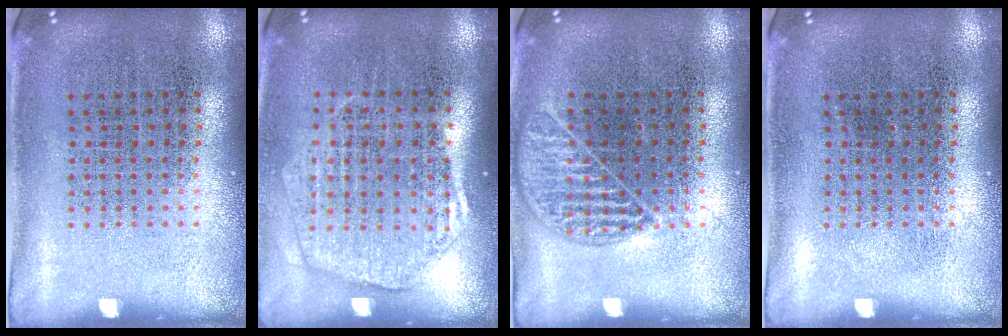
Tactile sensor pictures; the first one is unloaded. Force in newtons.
{"total": 1.9, "press": 1.7, "slide": 0.8}
{"total": 1.1, "press": 1.0, "slide": 0.4}
{"total": 0.0}